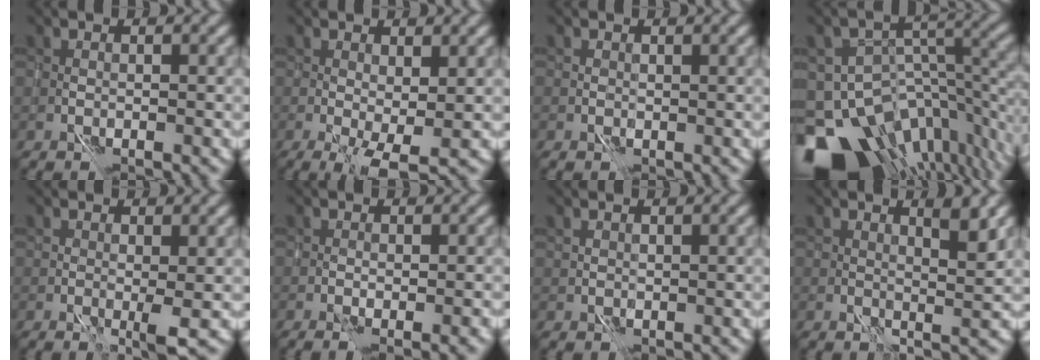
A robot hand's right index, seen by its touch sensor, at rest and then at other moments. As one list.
[{"total": 2.6, "force": [0.5, 0.3, 2.5], "torque": [-0.048, -0.003, 0.011]}, {"total": 0.7, "force": [0.6, 0.4, 0.0], "torque": [0.003, 0.003, 0.009]}, {"total": 14.2, "force": [-8.6, 8.6, 7.4], "torque": [-0.141, -0.006, -0.100]}, {"total": 1.7, "force": [1.3, -0.2, 1.0], "torque": [-0.018, 0.002, 0.023]}, {"total": 2.7, "force": [-1.1, 0.5, 2.5], "torque": [-0.039, -0.002, -0.006]}, {"total": 0.8, "force": [0.7, 0.3, 0.2], "torque": [-0.004, 0.004, 0.014]}, {"total": 3.1, "force": [2.6, 0.0, 1.7], "torque": [-0.022, 0.003, 0.047]}]